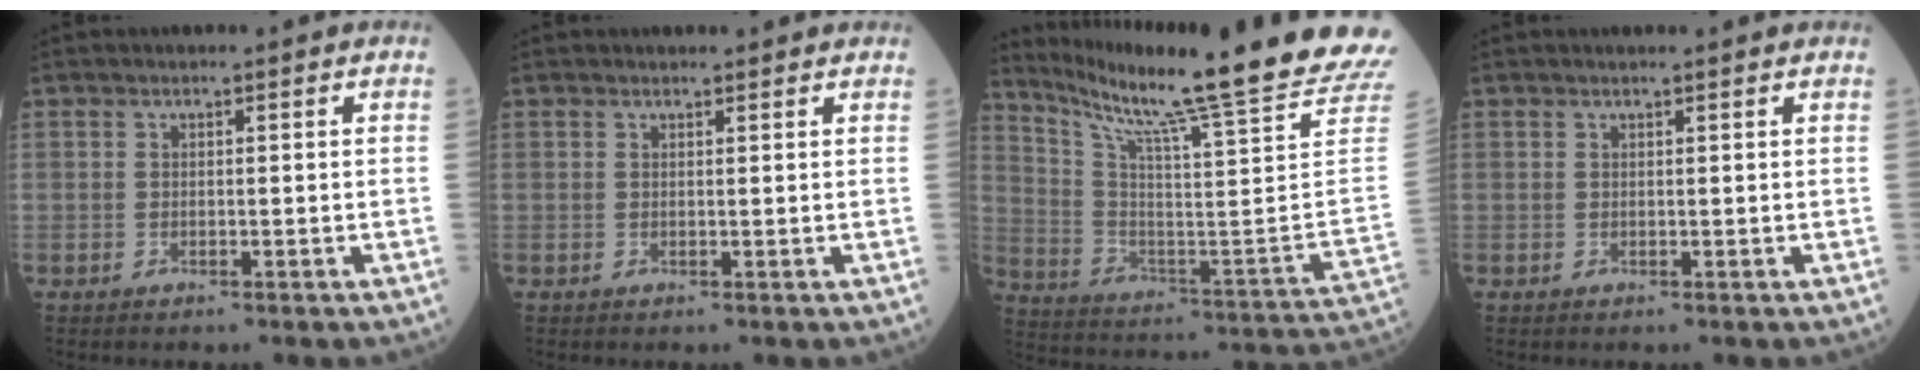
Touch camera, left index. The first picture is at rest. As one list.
[{"total": 2.2, "force": [2.1, 0.5, 0.5], "torque": [-0.010, 0.009, 0.020]}, {"total": 27.4, "force": [22.8, -3.0, 14.9], "torque": [-0.255, -0.109, 0.323]}, {"total": 1.7, "force": [1.6, -0.1, 0.6], "torque": [-0.010, 0.005, 0.017]}]